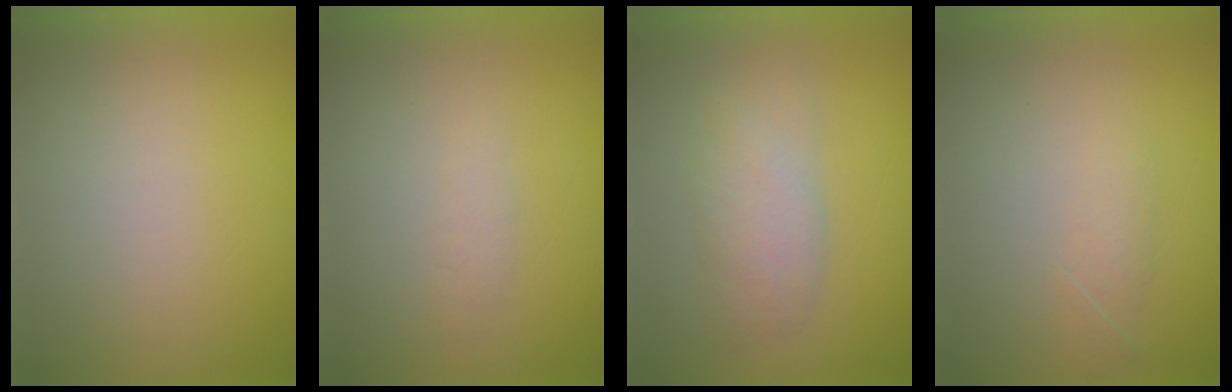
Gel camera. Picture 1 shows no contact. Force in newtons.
{"total": 1.3}
{"total": 4.0}
{"total": 1.8}